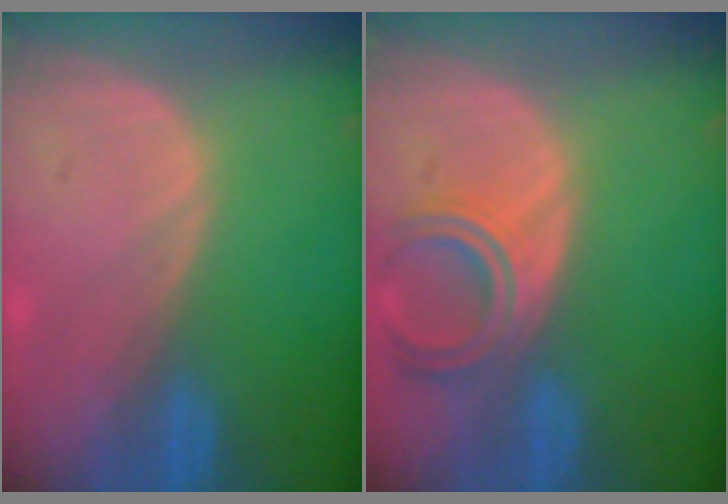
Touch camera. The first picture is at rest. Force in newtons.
{"total": 5.9, "press": 5.3, "slide": 2.6}